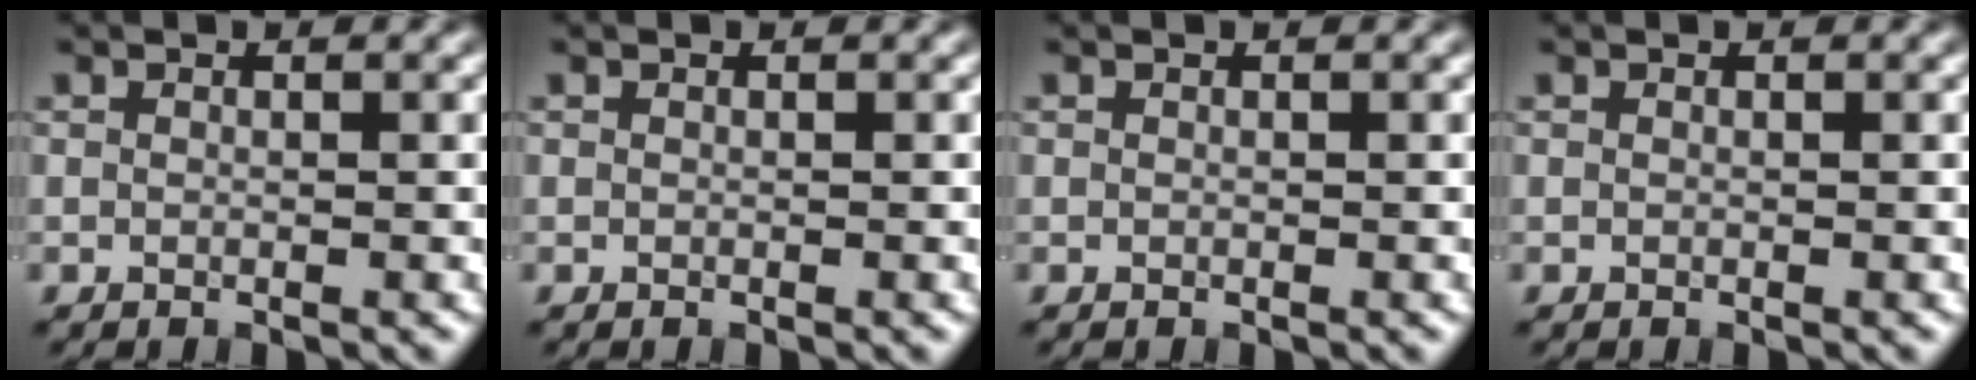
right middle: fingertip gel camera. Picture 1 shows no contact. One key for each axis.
{"total": 0.0}
{"total": 0.0}
{"total": 0.0}